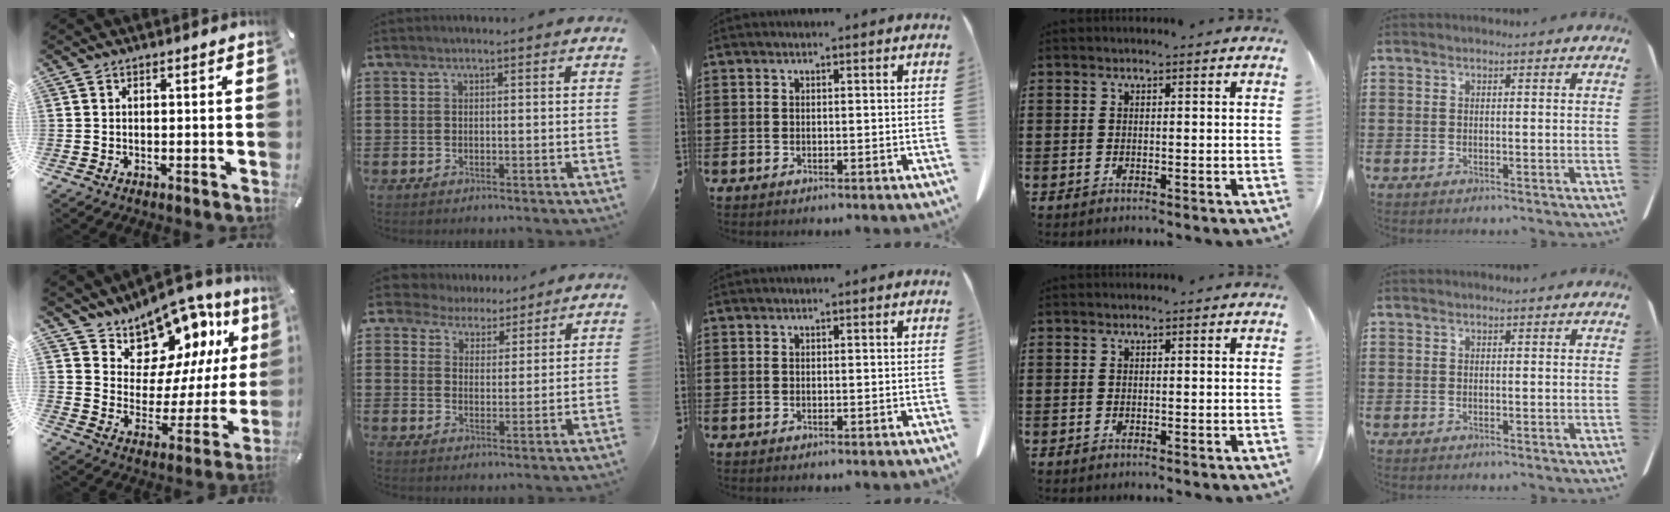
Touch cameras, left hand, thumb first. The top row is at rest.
{"thumb": {"total": 12.2, "force": [9.9, 6.9, 1.4], "torque": [-0.032, -0.112, 0.178]}, "index": {"total": 4.7, "force": [4.4, 1.9, 0.0], "torque": [-0.024, -0.007, 0.080]}}